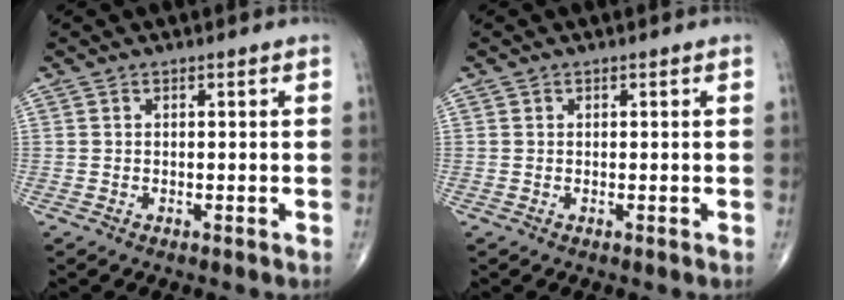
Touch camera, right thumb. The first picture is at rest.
{"total": 0.0}